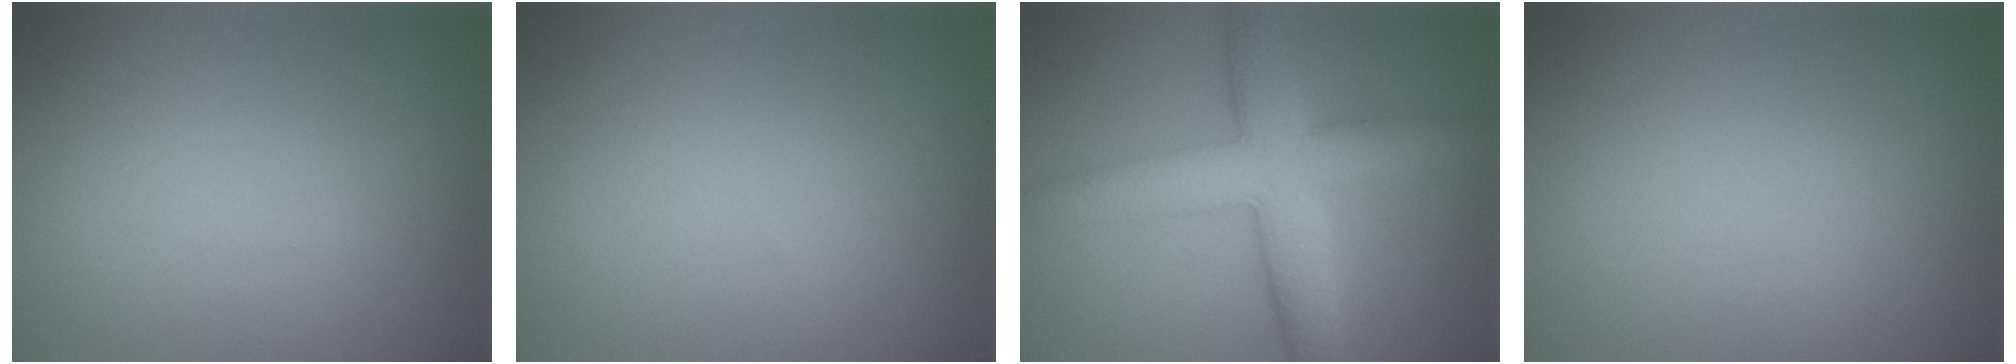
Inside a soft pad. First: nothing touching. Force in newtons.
{"total": 0.0}
{"total": 6.1, "press": 6.1, "slide": 0.4}
{"total": 0.0}